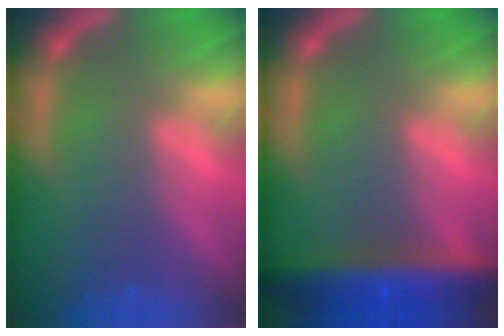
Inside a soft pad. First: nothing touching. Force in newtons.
{"total": 8.0}